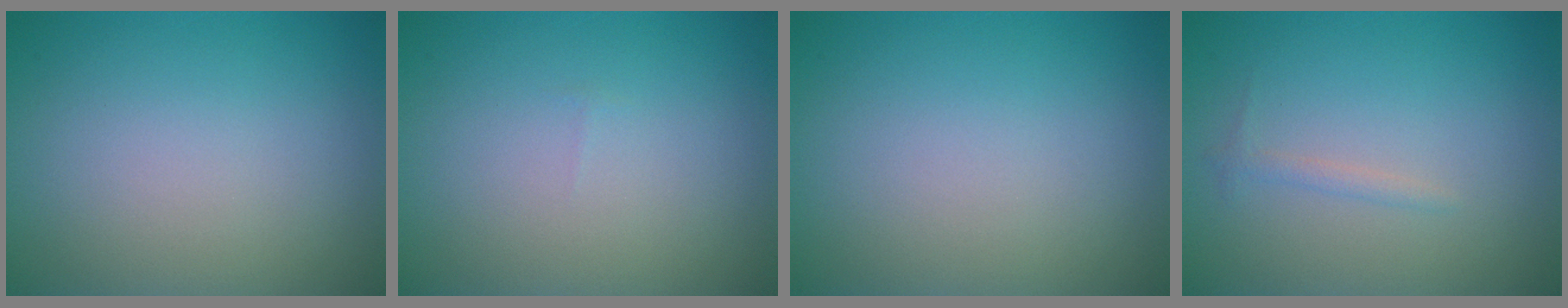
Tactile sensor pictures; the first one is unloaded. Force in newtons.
{"total": 0.0}
{"total": 0.0}
{"total": 0.8, "press": 0.8, "slide": 0.0}